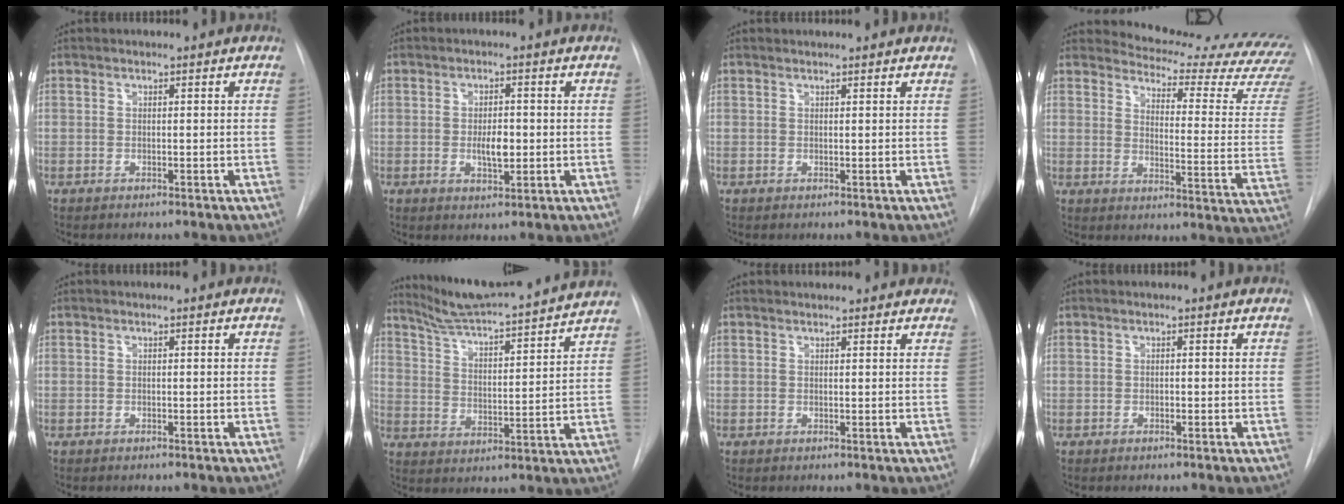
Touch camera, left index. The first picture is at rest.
{"total": 3.6, "force": [-0.4, 1.5, 3.3], "torque": [-0.054, -0.001, -0.003]}
{"total": 2.4, "force": [2.3, 0.3, 0.4], "torque": [-0.011, 0.019, 0.027]}
{"total": 23.0, "force": [22.2, 2.1, 5.5], "torque": [-0.071, -0.145, 0.243]}
{"total": 0.0}
{"total": 19.5, "force": [18.1, 0.3, 7.1], "torque": [-0.119, -0.012, 0.264]}
{"total": 6.7, "force": [6.2, 2.2, 1.7], "torque": [-0.006, 0.018, 0.059]}
{"total": 0.0}